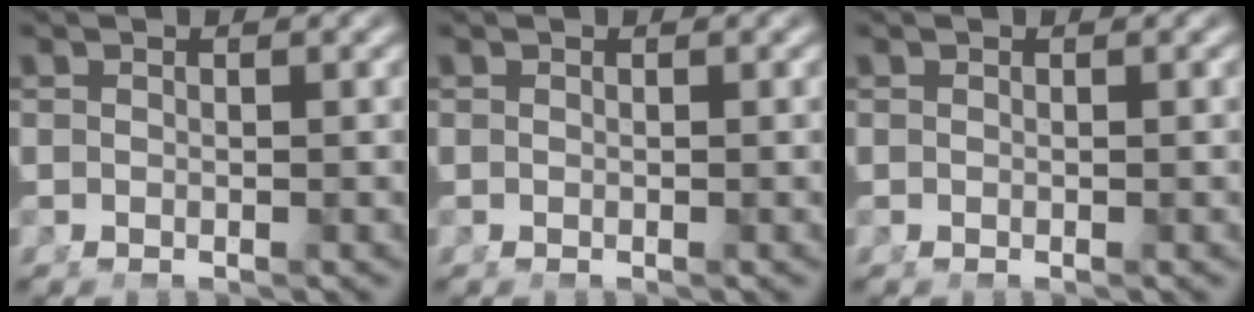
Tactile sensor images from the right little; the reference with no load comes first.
{"total": 0.0}
{"total": 0.0}